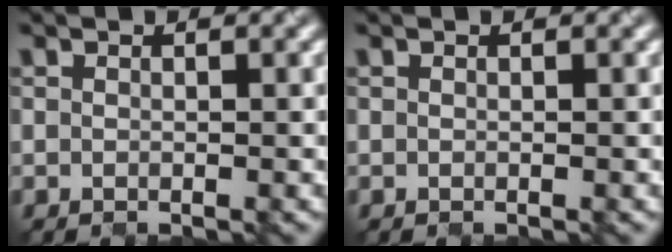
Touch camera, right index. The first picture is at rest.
{"total": 0.0}